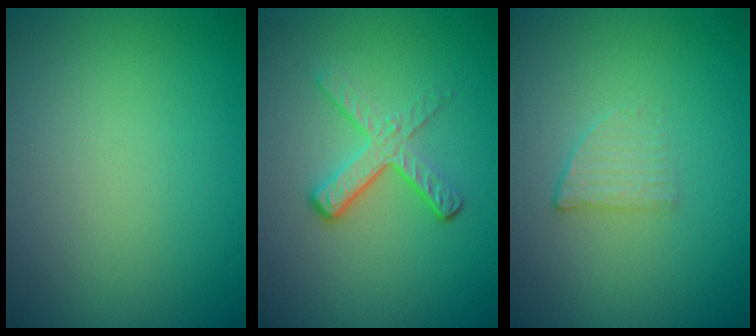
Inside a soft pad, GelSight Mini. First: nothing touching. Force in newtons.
{"total": 3.6, "press": 2.2, "slide": 2.8}
{"total": 1.6, "press": 1.5, "slide": 0.3}